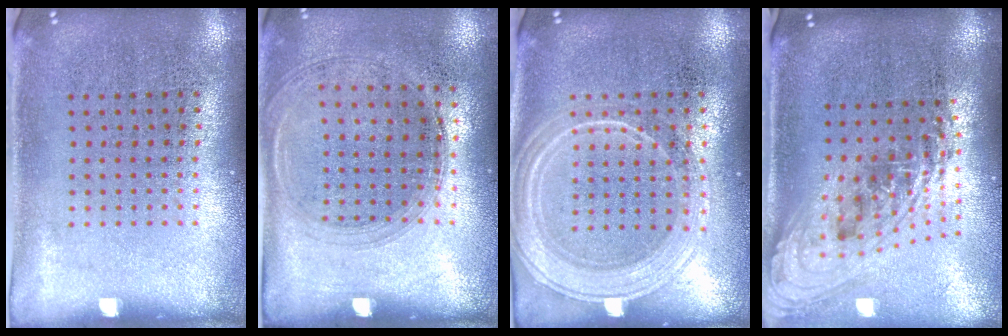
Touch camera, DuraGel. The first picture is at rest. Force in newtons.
{"total": 1.4, "press": 1.2, "slide": 0.6}
{"total": 1.8, "press": 1.8, "slide": 0.3}
{"total": 2.2, "press": 1.6, "slide": 1.6}